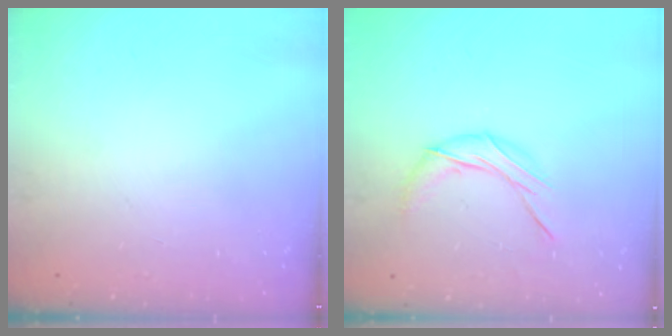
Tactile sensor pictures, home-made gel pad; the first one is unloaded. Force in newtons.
{"total": 7.8, "press": 7.8, "slide": 0.1}